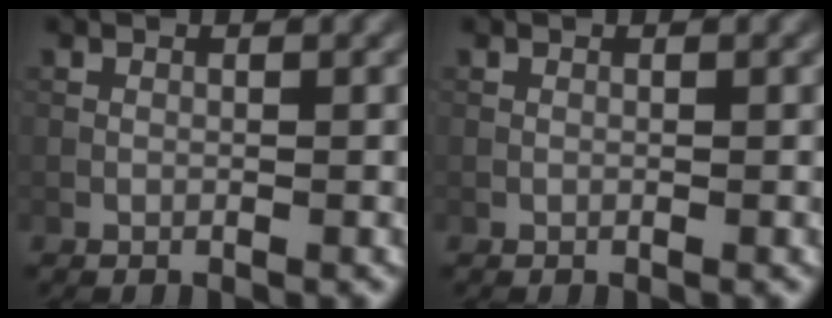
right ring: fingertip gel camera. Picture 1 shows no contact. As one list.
[{"total": 0.0}]